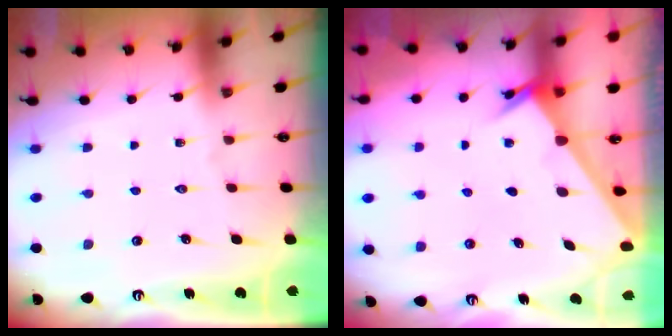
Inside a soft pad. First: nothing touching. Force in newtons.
{"total": 2.4, "press": 2.4, "slide": 0.3}